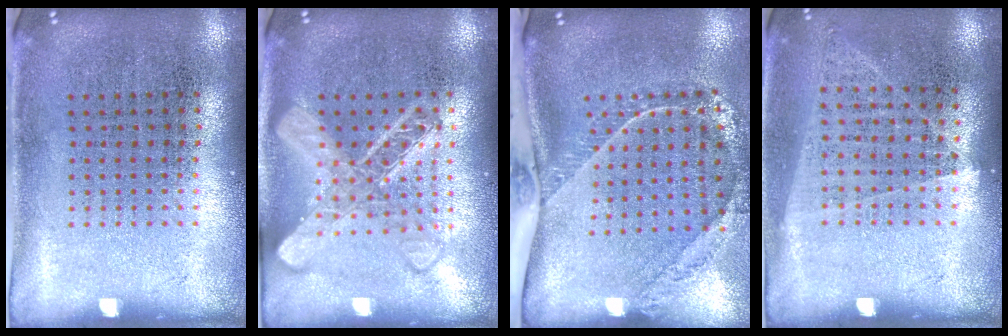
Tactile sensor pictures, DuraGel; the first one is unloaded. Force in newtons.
{"total": 2.4, "press": 2.4, "slide": 0.4}
{"total": 2.3, "press": 1.7, "slide": 1.5}
{"total": 1.0, "press": 0.9, "slide": 0.5}